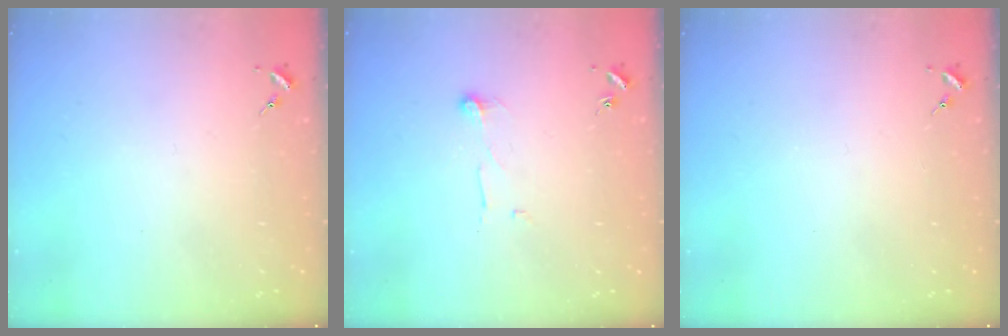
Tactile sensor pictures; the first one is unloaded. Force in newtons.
{"total": 5.6, "press": 5.6, "slide": 0.3}
{"total": 0.0}